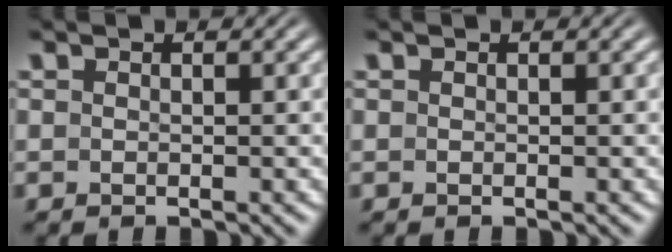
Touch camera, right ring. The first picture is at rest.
{"total": 0.0}